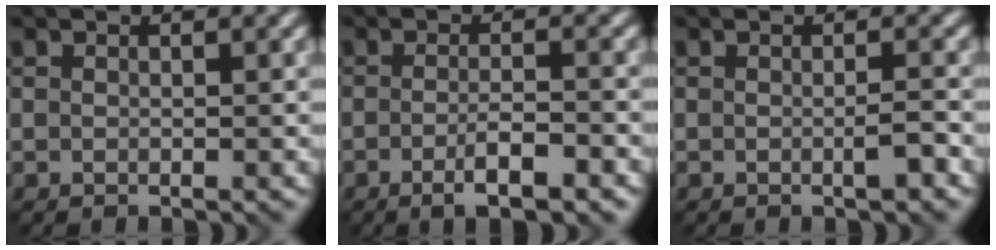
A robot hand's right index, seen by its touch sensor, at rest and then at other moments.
{"total": 3.6, "force": [-1.6, 0.8, 3.1], "torque": [-0.052, 0.000, -0.028]}
{"total": 1.3, "force": [-0.4, 0.1, 1.3], "torque": [-0.019, 0.000, -0.006]}